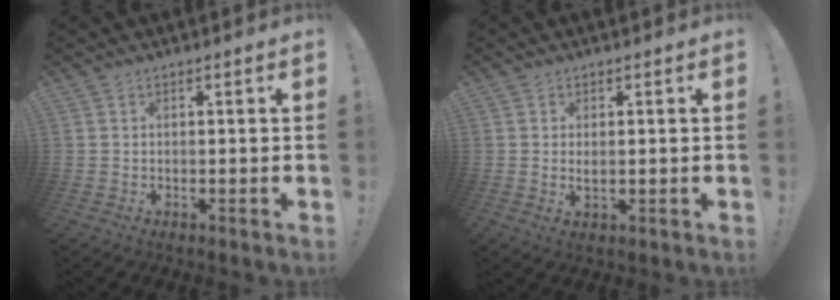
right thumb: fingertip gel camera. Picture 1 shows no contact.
{"total": 2.2, "force": [0.5, 1.0, 1.8], "torque": [-0.026, -0.003, 0.006]}